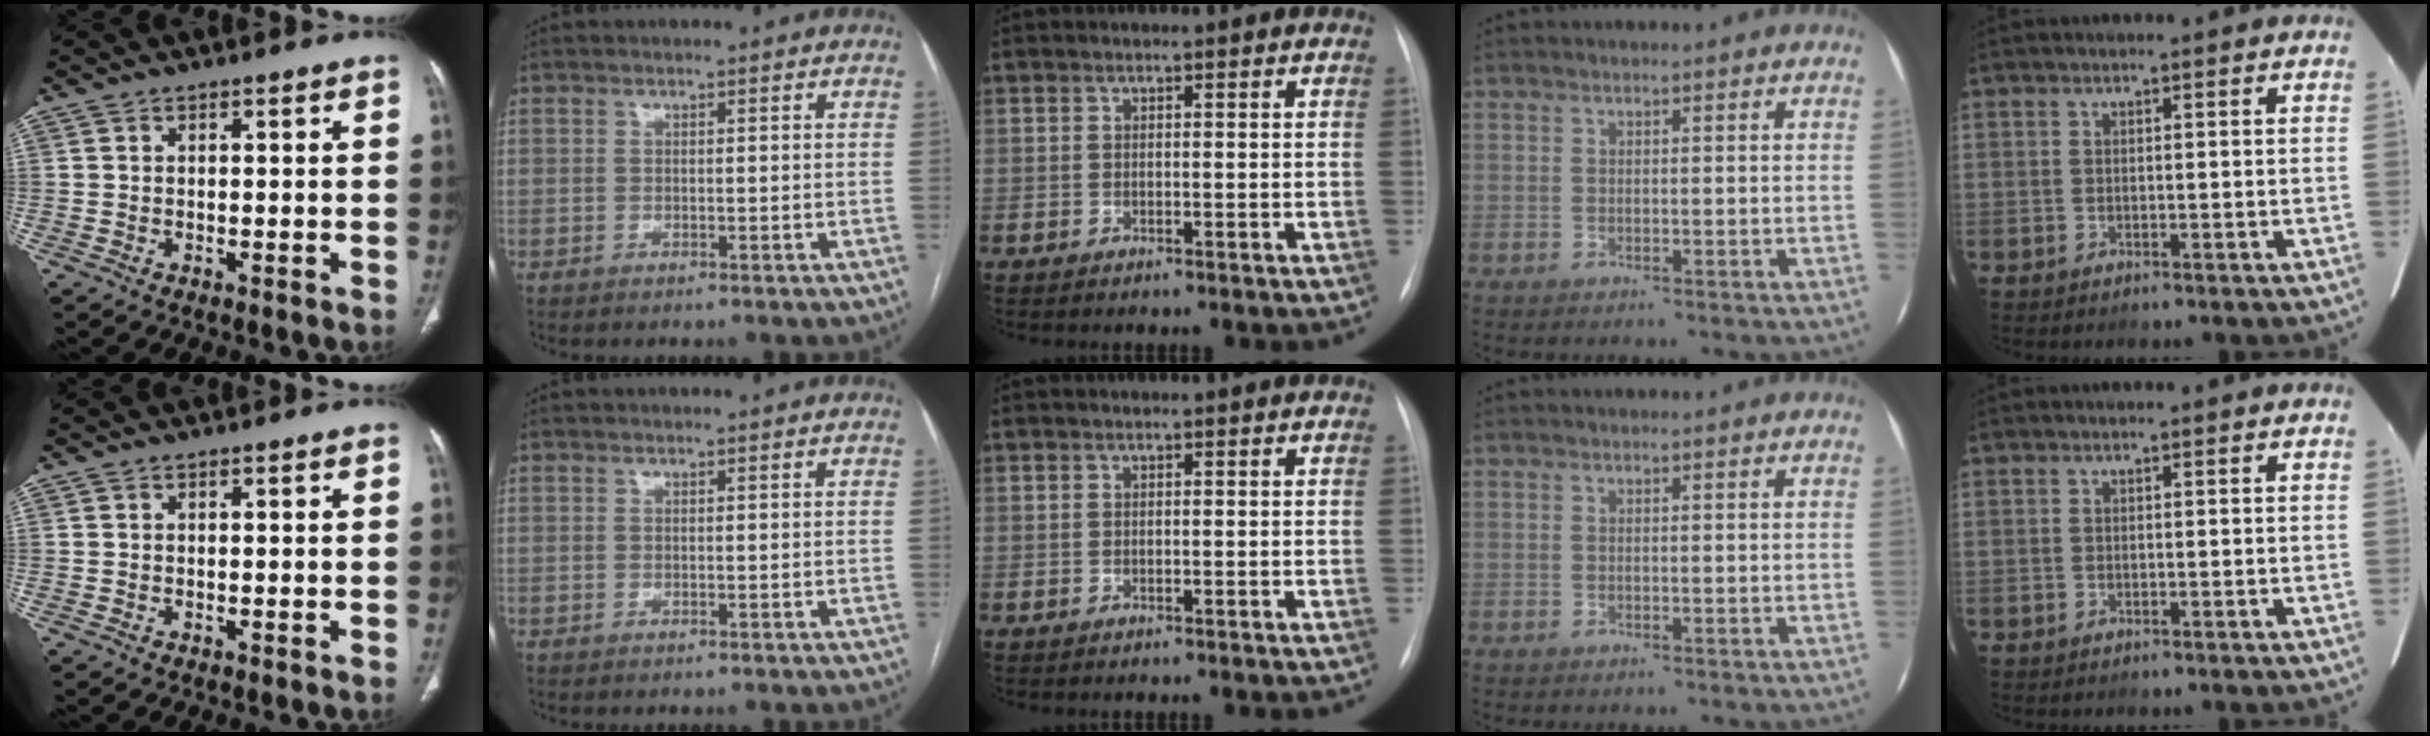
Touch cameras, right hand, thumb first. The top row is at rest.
{}